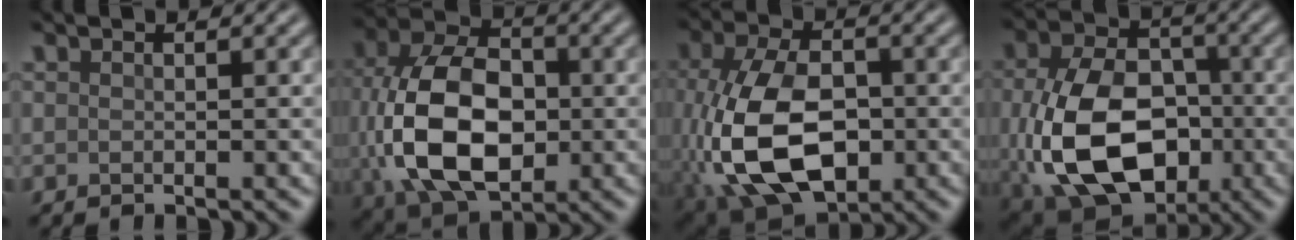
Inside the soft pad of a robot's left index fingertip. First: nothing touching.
{"total": 12.8, "force": [-0.8, 8.7, 9.4], "torque": [-0.205, -0.012, -0.014]}
{"total": 12.0, "force": [-3.1, 7.1, 9.2], "torque": [-0.200, -0.011, -0.063]}
{"total": 13.1, "force": [-2.4, 9.0, 9.3], "torque": [-0.196, -0.031, -0.044]}